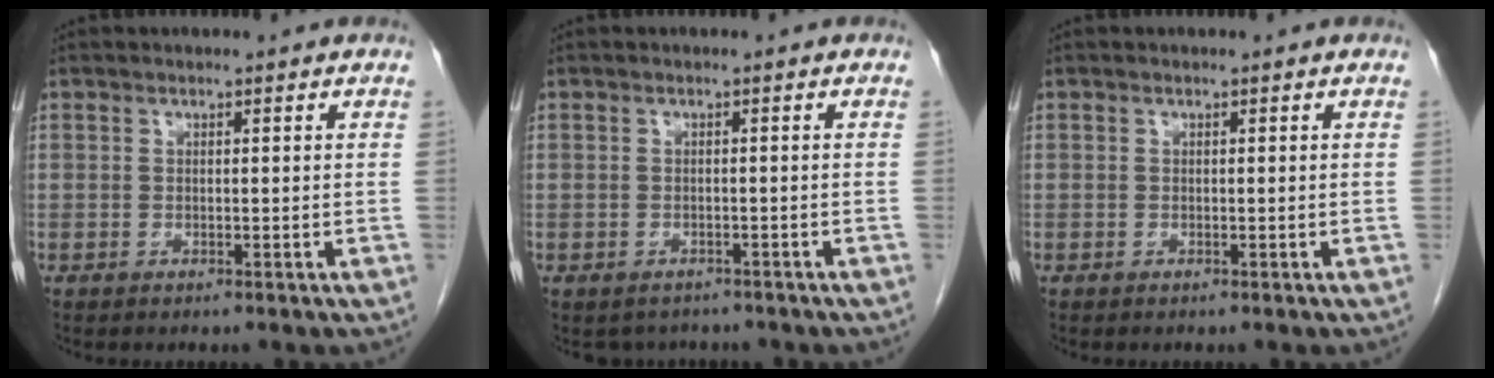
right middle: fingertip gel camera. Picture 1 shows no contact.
{"total": 3.4, "force": [-3.0, 1.7, 0.2], "torque": [-0.006, 0.003, -0.038]}
{"total": 0.0}